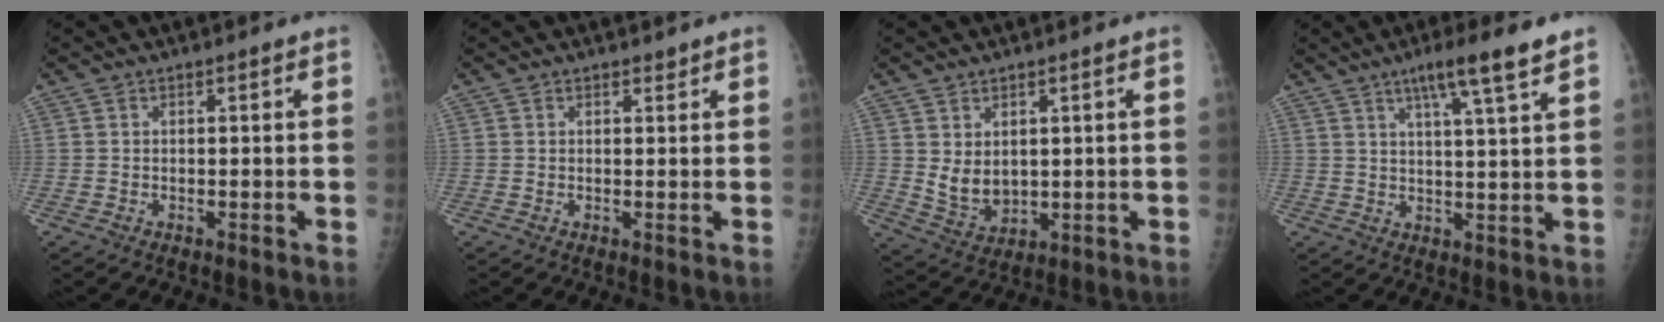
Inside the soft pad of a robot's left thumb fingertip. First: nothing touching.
{"total": 0.8, "force": [0.7, 0.4, 0.2], "torque": [0.003, -0.005, 0.008]}
{"total": 5.5, "force": [1.4, 3.8, 3.8], "torque": [-0.053, -0.021, 0.044]}
{"total": 8.5, "force": [5.4, 0.1, 6.6], "torque": [-0.107, -0.021, 0.084]}